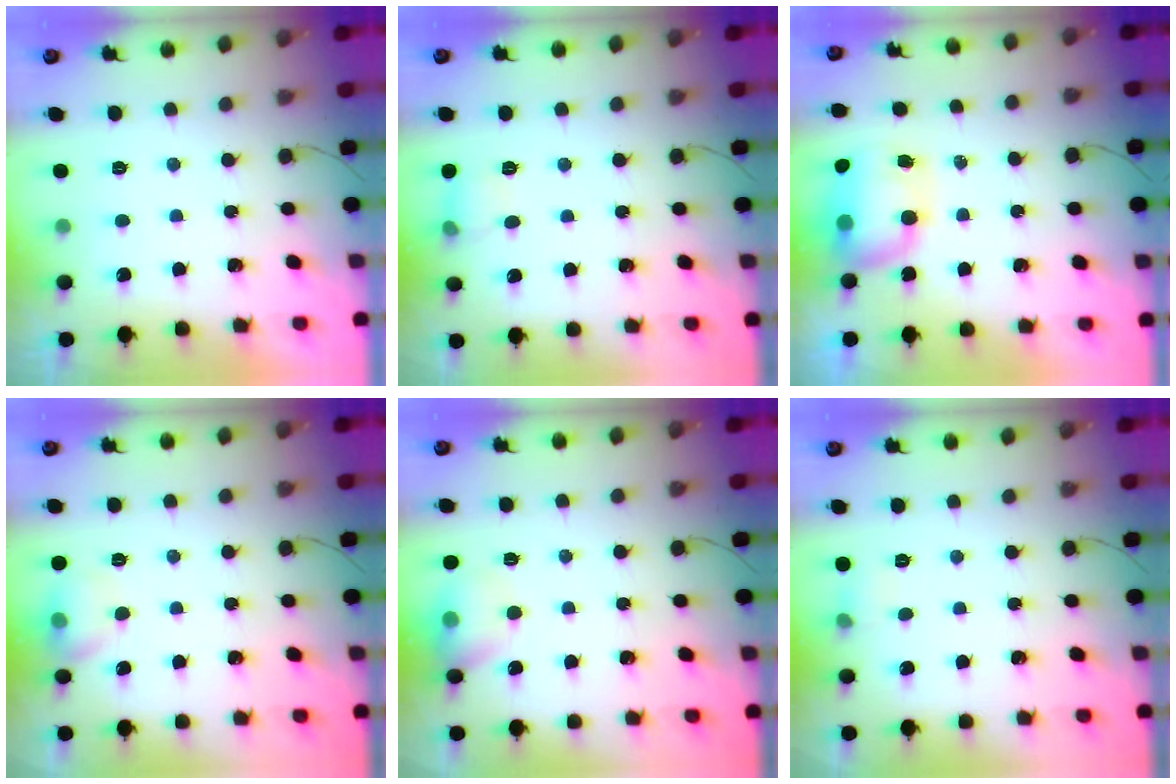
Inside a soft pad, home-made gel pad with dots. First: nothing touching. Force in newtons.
{"total": 6.9, "press": 6.7, "slide": 1.7}
{"total": 8.3, "press": 8.2, "slide": 1.7}
{"total": 7.4, "press": 7.2, "slide": 1.9}
{"total": 9.1, "press": 9.0, "slide": 1.4}
{"total": 4.8, "press": 4.6, "slide": 1.5}